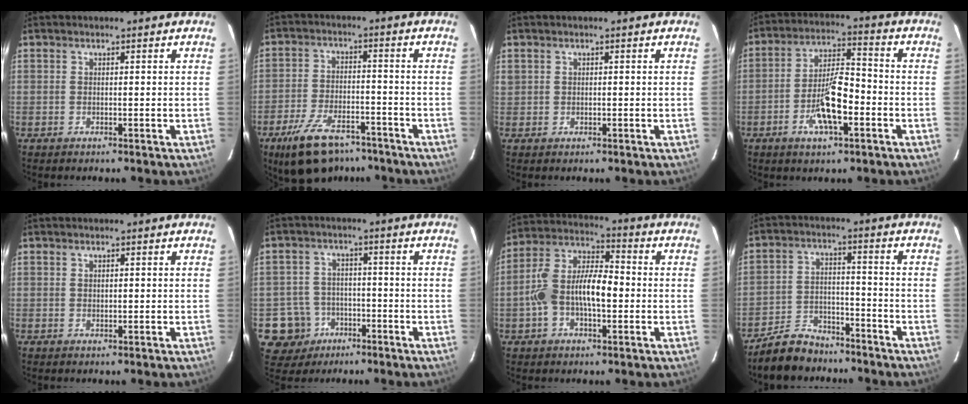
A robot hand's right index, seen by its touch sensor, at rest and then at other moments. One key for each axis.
{"total": 13.8, "fx": -9.8, "fy": 6.3, "fz": 7.4, "tx": -0.164, "ty": -0.009, "tz": -0.162}
{"total": 0.9, "fx": 0.0, "fy": 0.9, "fz": 0.4, "tx": -0.005, "ty": 0.001, "tz": 0.001}
{"total": 10.8, "fx": -4.2, "fy": 3.4, "fz": 9.3, "tx": -0.186, "ty": 0.002, "tz": -0.073}
{"total": 0.8, "fx": 0.3, "fy": 0.5, "fz": 0.5, "tx": -0.007, "ty": 0.003, "tz": 0.006}
{"total": 8.3, "fx": -3.5, "fy": 7.5, "fz": 0.6, "tx": -0.036, "ty": 0.031, "tz": -0.048}
{"total": 11.8, "fx": -1.8, "fy": 5.9, "fz": 10.1, "tx": -0.202, "ty": 0.019, "tz": -0.033}
{"total": 9.3, "fx": -7.7, "fy": 4.6, "fz": 2.5, "tx": -0.077, "ty": 0.014, "tz": -0.123}